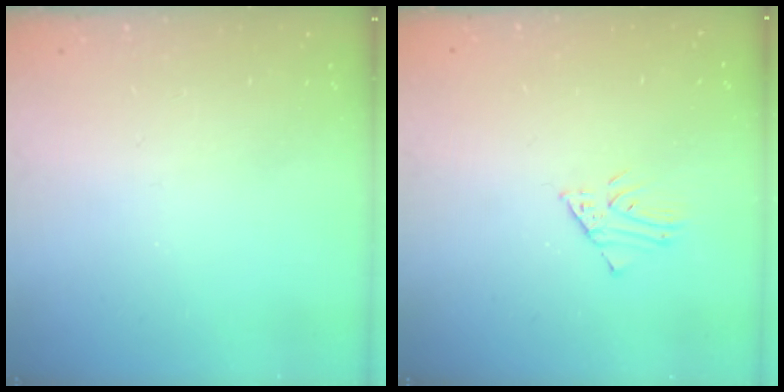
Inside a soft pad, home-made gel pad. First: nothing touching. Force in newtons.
{"total": 1.3, "press": 1.3, "slide": 0.1}